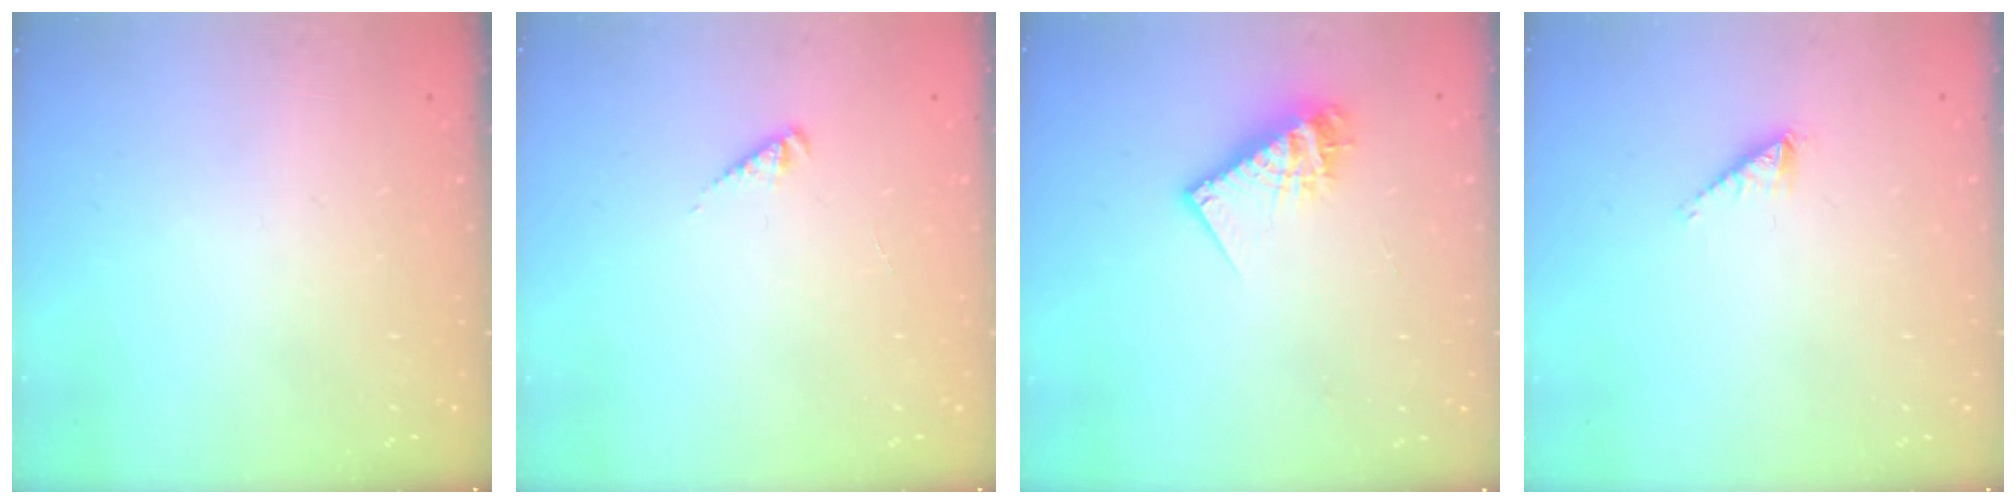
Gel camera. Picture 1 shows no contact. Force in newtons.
{"total": 1.9, "press": 1.8, "slide": 0.4}
{"total": 11.9, "press": 11.9, "slide": 1.0}
{"total": 0.5, "press": 0.5, "slide": 0.1}